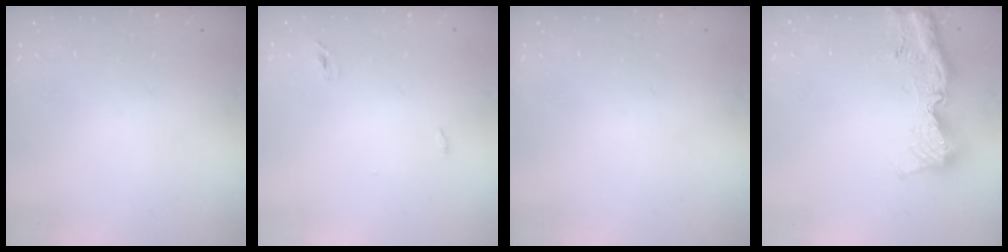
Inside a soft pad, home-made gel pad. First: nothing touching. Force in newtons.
{"total": 2.9, "press": 2.7, "slide": 1.0}
{"total": 0.0}
{"total": 13.2, "press": 13.1, "slide": 1.3}